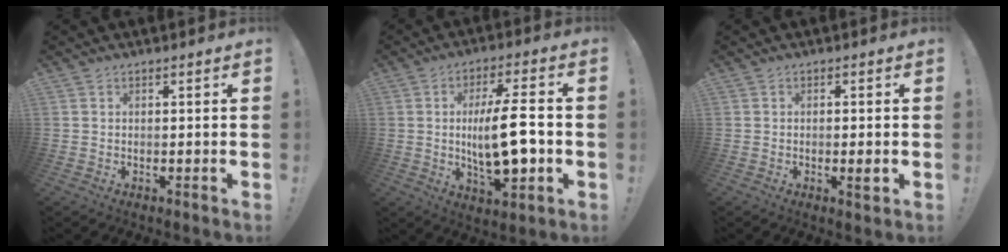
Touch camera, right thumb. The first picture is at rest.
{"total": 15.5, "force": [-0.7, 4.4, 14.8], "torque": [-0.260, -0.007, -0.022]}
{"total": 2.6, "force": [-0.7, 0.3, 2.5], "torque": [-0.034, 0.000, -0.012]}